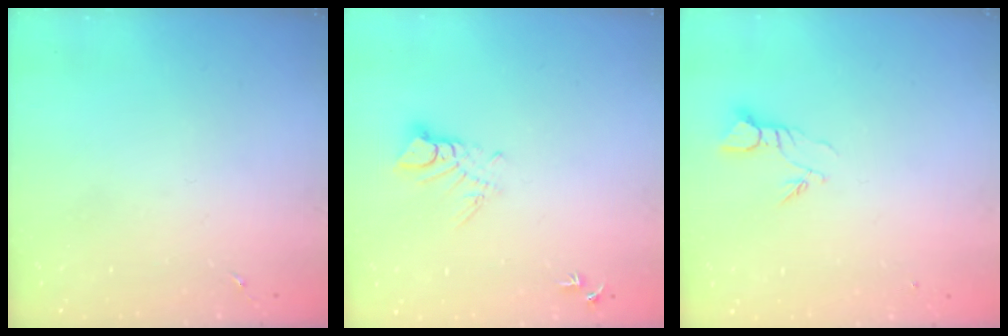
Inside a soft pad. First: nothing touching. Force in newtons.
{"total": 5.9, "press": 5.9, "slide": 0.5}
{"total": 3.4, "press": 3.4, "slide": 0.2}